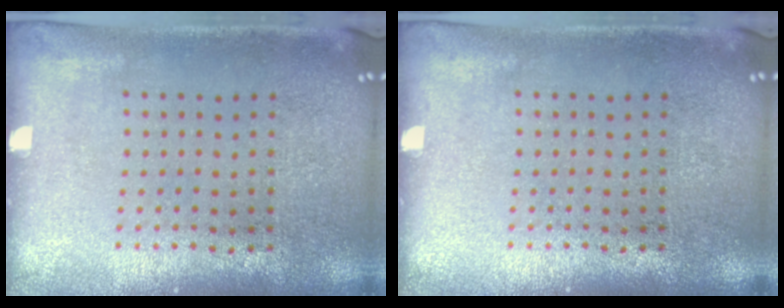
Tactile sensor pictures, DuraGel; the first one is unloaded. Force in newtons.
{"total": 0.0}